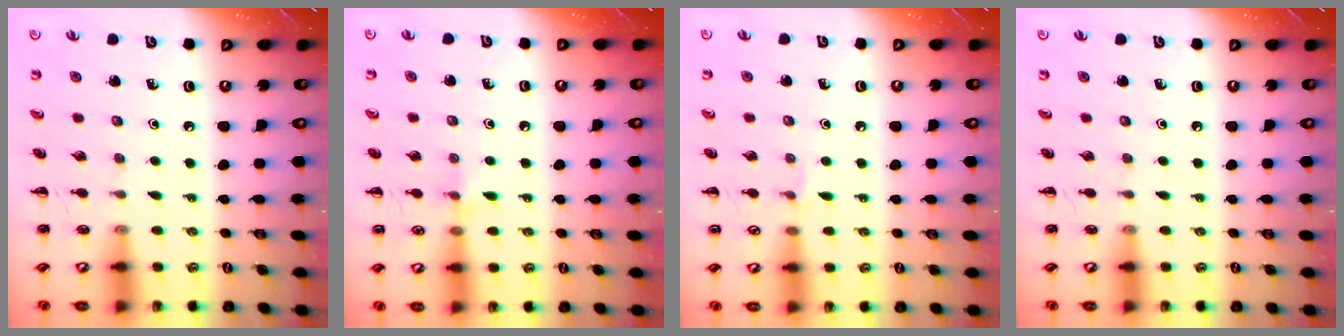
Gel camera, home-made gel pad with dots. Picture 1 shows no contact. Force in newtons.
{"total": 5.1, "press": 4.9, "slide": 1.3}
{"total": 3.8, "press": 3.5, "slide": 1.5}
{"total": 0.0}